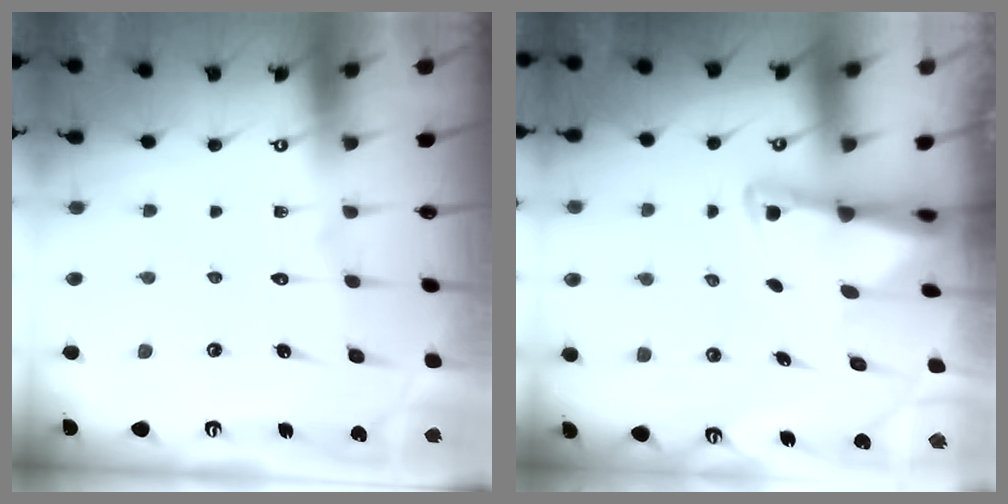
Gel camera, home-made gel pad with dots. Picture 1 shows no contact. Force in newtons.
{"total": 2.5, "press": 2.5, "slide": 0.5}